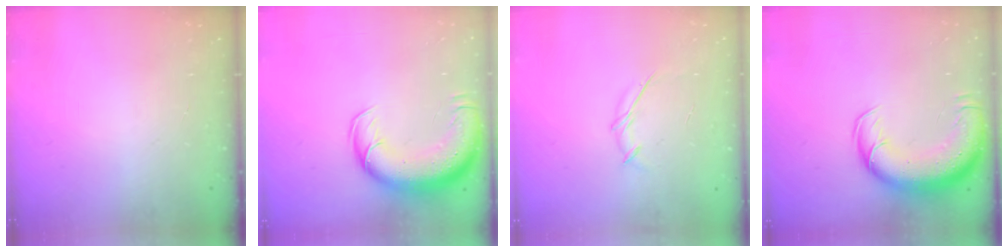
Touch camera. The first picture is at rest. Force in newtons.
{"total": 16.2, "press": 15.7, "slide": 3.9}
{"total": 3.8, "press": 3.7, "slide": 0.7}
{"total": 16.2, "press": 15.7, "slide": 3.9}